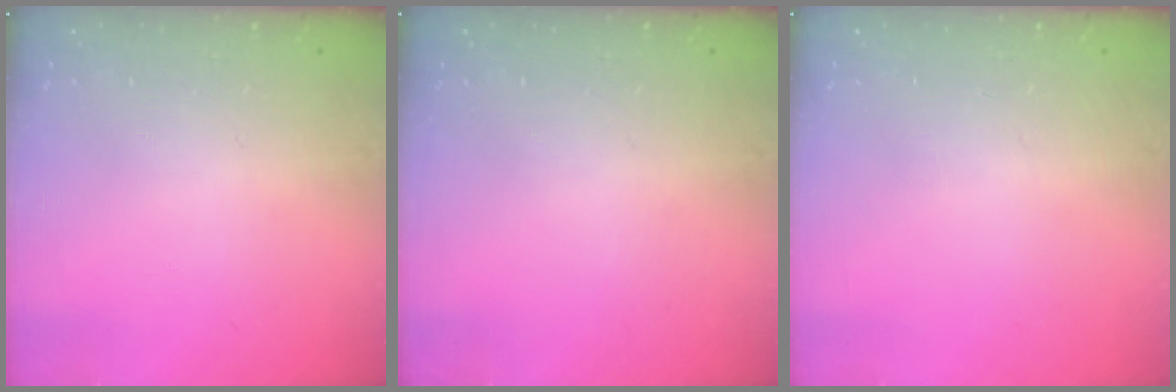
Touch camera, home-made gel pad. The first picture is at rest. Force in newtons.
{"total": 0.0}
{"total": 0.0}